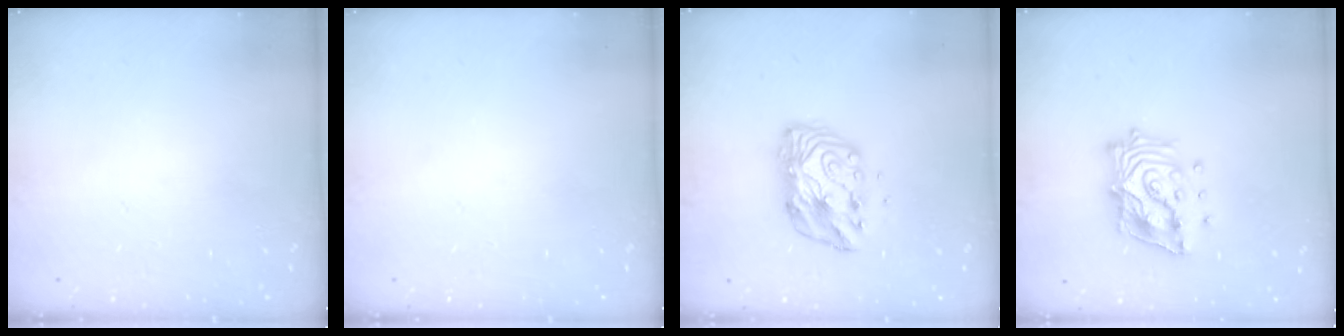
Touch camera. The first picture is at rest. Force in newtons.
{"total": 0.0}
{"total": 11.2, "press": 11.2, "slide": 0.9}
{"total": 16.3, "press": 16.1, "slide": 2.3}